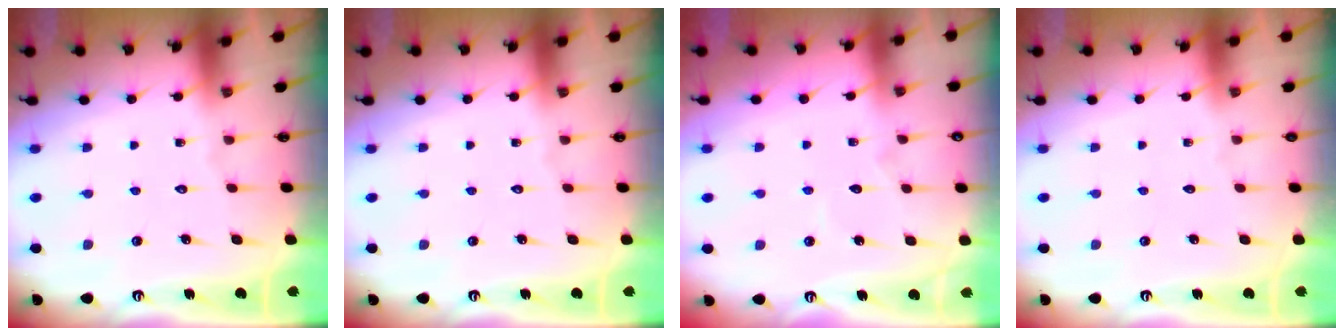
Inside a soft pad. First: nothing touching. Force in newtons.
{"total": 0.0}
{"total": 3.7, "press": 3.7, "slide": 0.4}
{"total": 0.0}